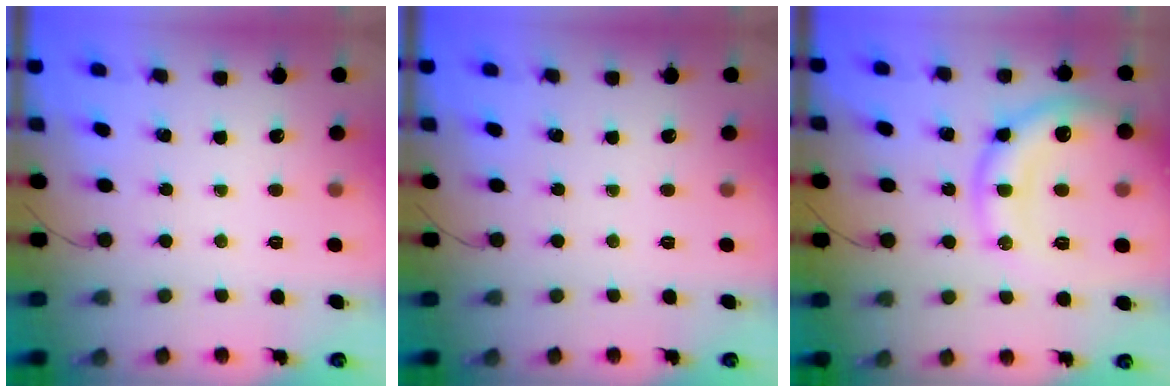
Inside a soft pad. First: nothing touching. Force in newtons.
{"total": 0.0}
{"total": 15.2, "press": 15.1, "slide": 1.7}